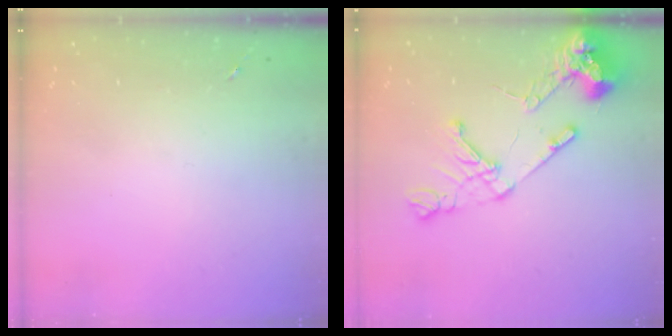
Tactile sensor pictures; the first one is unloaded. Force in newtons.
{"total": 14.1, "press": 14.0, "slide": 1.9}